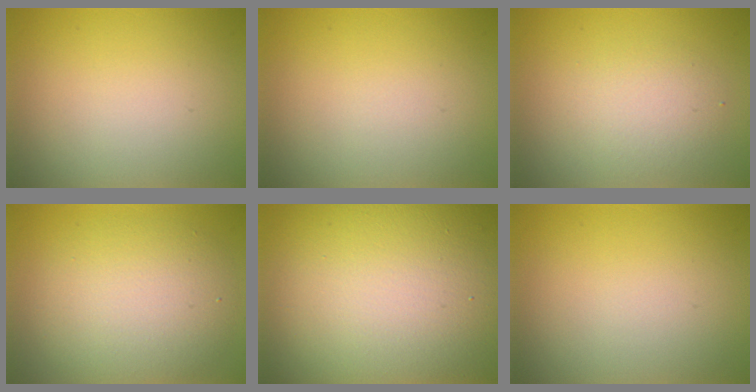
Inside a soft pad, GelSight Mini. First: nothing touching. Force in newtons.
{"total": 0.0}
{"total": 2.8, "press": 2.8, "slide": 0.1}
{"total": 5.8, "press": 5.8, "slide": 0.2}
{"total": 21.2, "press": 21.1, "slide": 1.4}
{"total": 0.0}